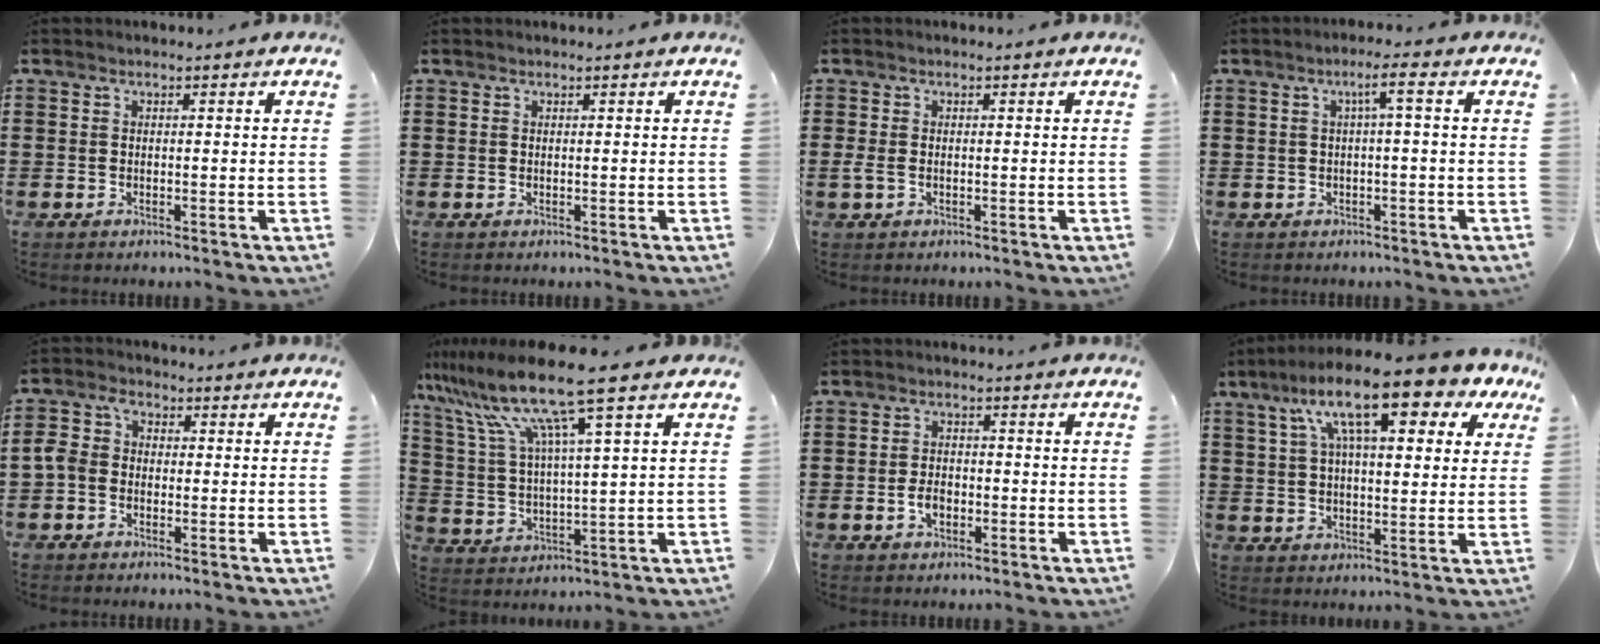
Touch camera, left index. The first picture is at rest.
{"total": 0.0}
{"total": 1.4, "force": [-0.3, 0.8, 1.2], "torque": [-0.032, -0.004, -0.007]}
{"total": 3.1, "force": [0.2, 0.1, 3.1], "torque": [-0.060, 0.006, -0.001]}
{"total": 3.5, "force": [-1.0, 2.8, 1.9], "torque": [-0.063, 0.006, -0.028]}
{"total": 13.0, "force": [8.6, 0.7, 9.8], "torque": [-0.229, -0.036, 0.138]}
{"total": 2.8, "force": [-1.0, 1.7, 2.0], "torque": [-0.046, 0.000, -0.021]}
{"total": 14.2, "force": [8.7, 3.6, 10.7], "torque": [-0.207, -0.018, 0.142]}